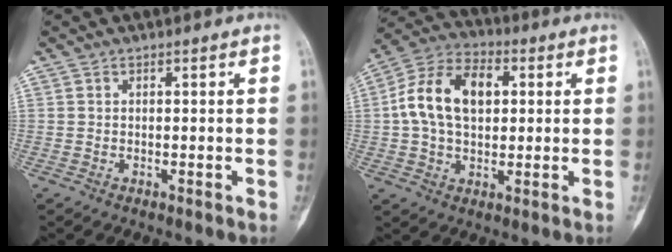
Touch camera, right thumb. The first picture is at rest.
{"total": 14.2, "force": [2.0, 9.2, 10.6], "torque": [-0.177, 0.024, 0.027]}